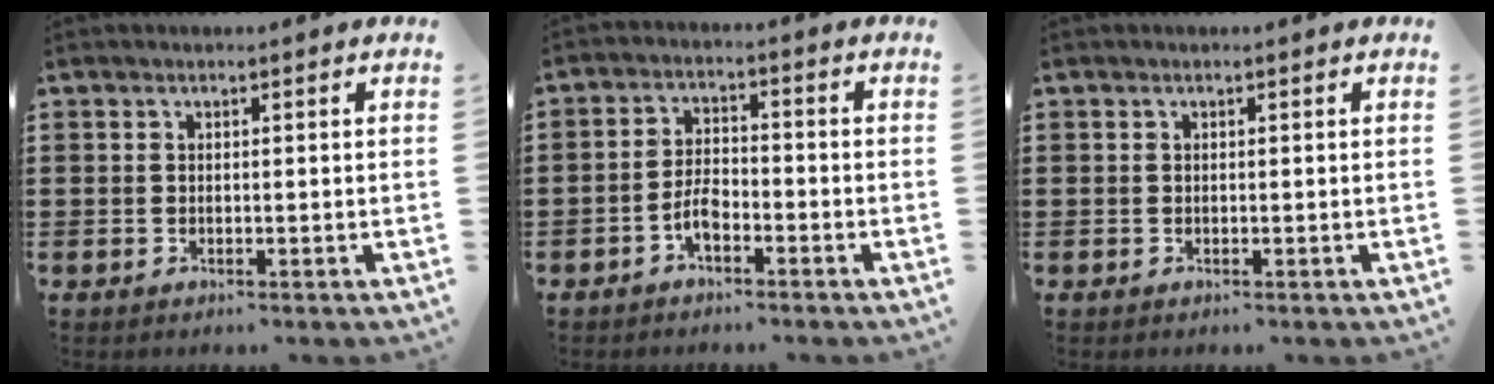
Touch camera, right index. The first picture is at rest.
{"total": 3.9, "force": [-2.2, 1.7, 2.8], "torque": [-0.072, -0.002, -0.046]}
{"total": 0.0}